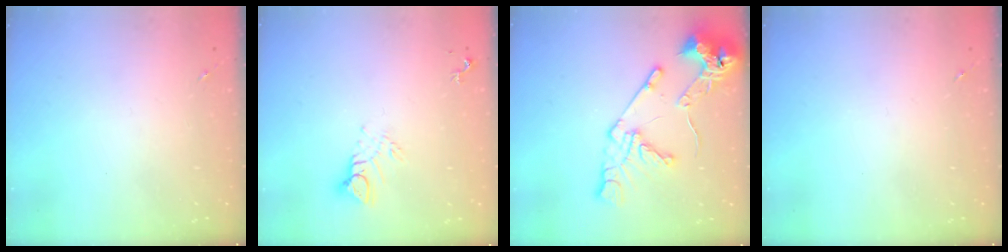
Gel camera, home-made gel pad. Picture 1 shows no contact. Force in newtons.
{"total": 6.0, "press": 6.0, "slide": 0.2}
{"total": 15.2, "press": 15.1, "slide": 1.8}
{"total": 0.0}